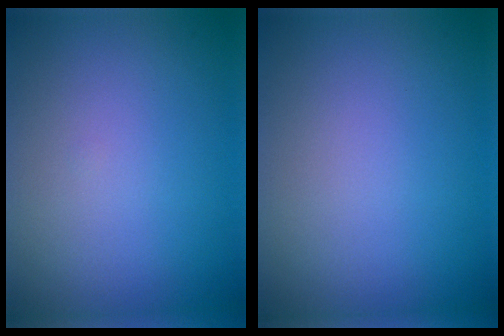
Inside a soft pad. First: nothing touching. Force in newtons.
{"total": 0.0}